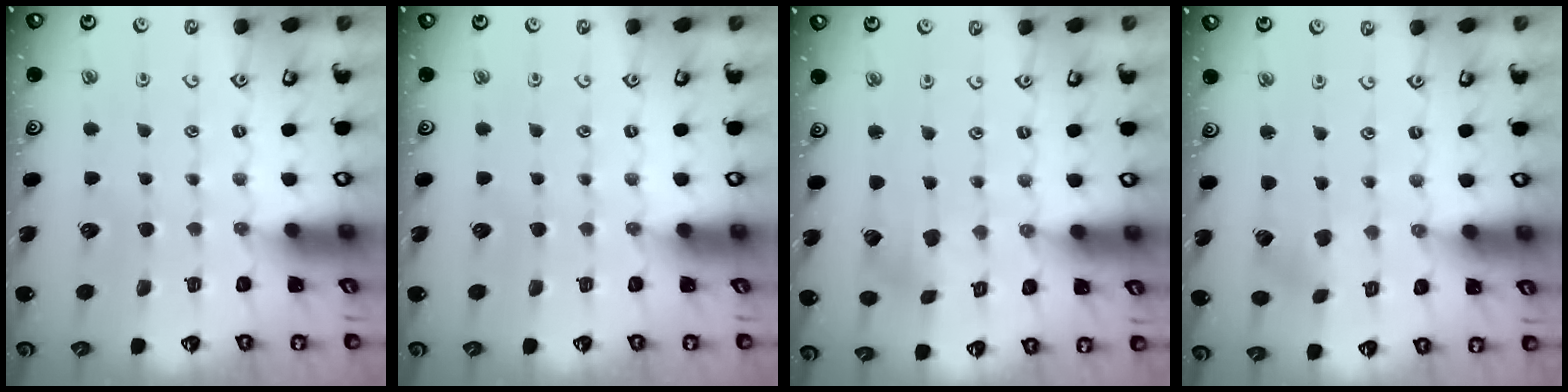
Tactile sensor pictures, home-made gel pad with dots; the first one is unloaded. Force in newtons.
{"total": 0.0}
{"total": 1.4, "press": 1.4, "slide": 0.3}
{"total": 1.4, "press": 1.4, "slide": 0.1}